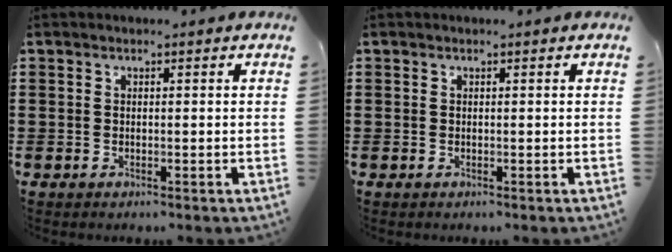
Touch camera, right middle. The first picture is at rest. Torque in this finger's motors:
{"motor_torque": [0.01, -0.02, -0.02, -0.01]}